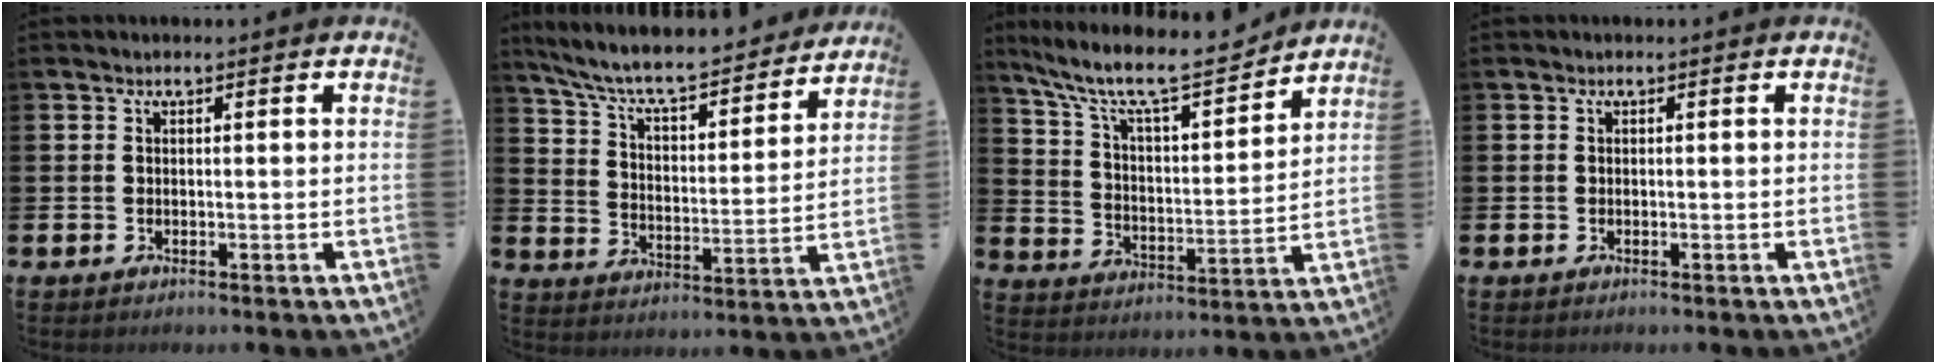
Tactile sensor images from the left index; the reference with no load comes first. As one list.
[{"total": 8.2, "force": [7.6, 1.4, 3.0], "torque": [-0.086, -0.058, 0.125]}, {"total": 10.3, "force": [9.1, 2.1, 4.4], "torque": [-0.109, -0.067, 0.150]}, {"total": 0.0}]